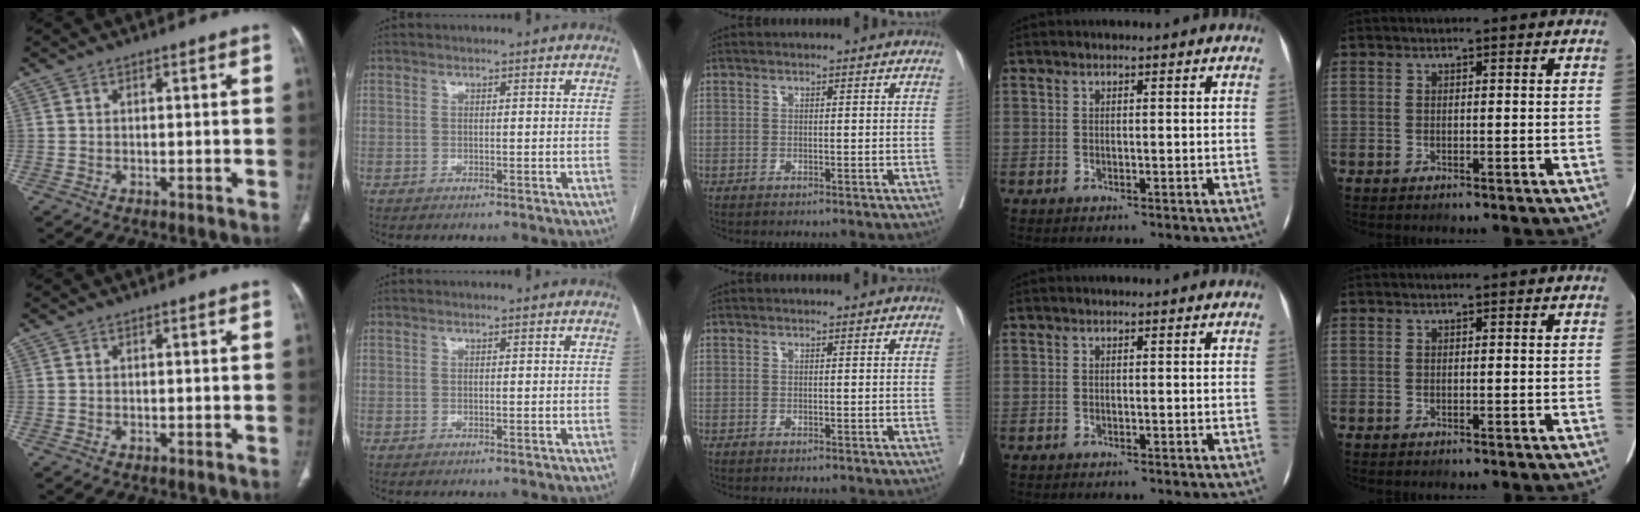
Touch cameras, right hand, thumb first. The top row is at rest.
{}